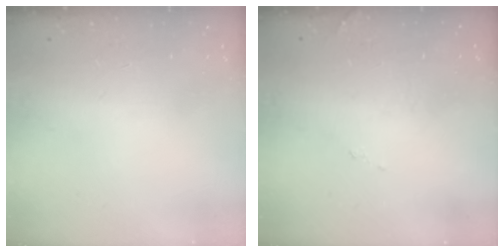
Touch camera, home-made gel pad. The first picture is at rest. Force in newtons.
{"total": 7.3, "press": 7.3, "slide": 0.3}